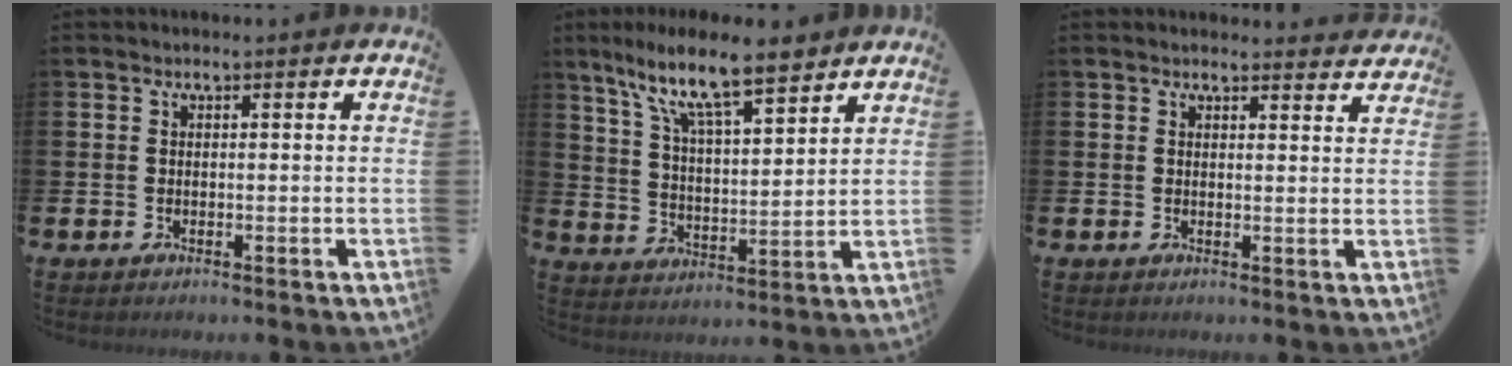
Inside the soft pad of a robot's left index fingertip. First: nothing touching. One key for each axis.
{"total": 10.4, "fx": 8.7, "fy": 1.7, "fz": 5.5, "tx": -0.129, "ty": -0.041, "tz": 0.150}
{"total": 2.2, "fx": 2.2, "fy": 0.3, "fz": -0.1, "tx": 0.010, "ty": -0.016, "tz": 0.037}